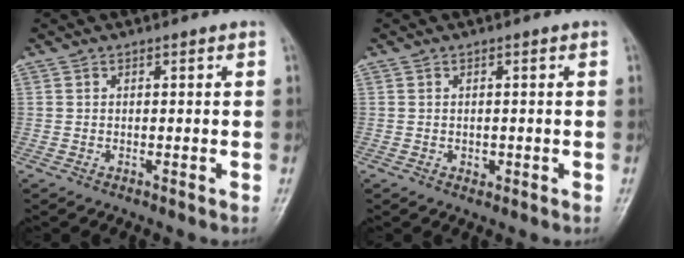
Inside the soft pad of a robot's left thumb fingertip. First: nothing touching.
{"total": 1.3, "force": [-0.3, 1.0, 0.7], "torque": [-0.006, 0.001, -0.002]}